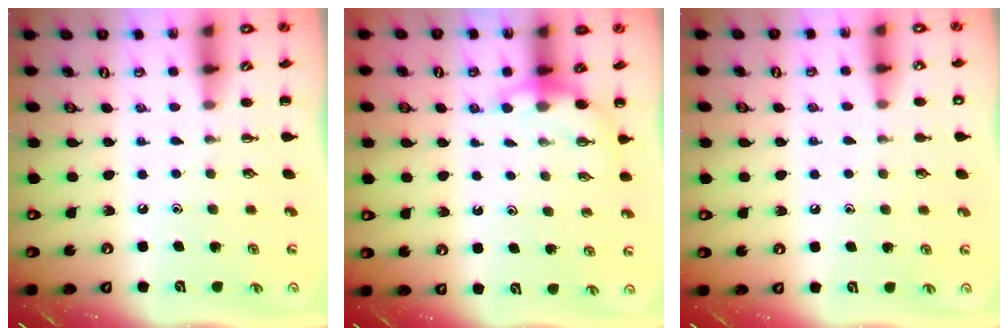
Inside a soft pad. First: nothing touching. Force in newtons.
{"total": 4.7, "press": 4.7, "slide": 0.4}
{"total": 6.4, "press": 6.2, "slide": 1.7}